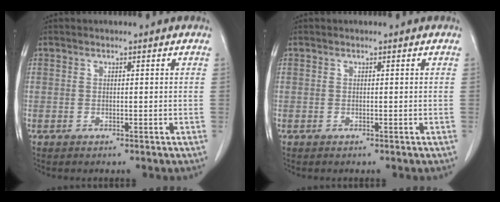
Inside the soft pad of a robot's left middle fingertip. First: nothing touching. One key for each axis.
{"total": 0.0}